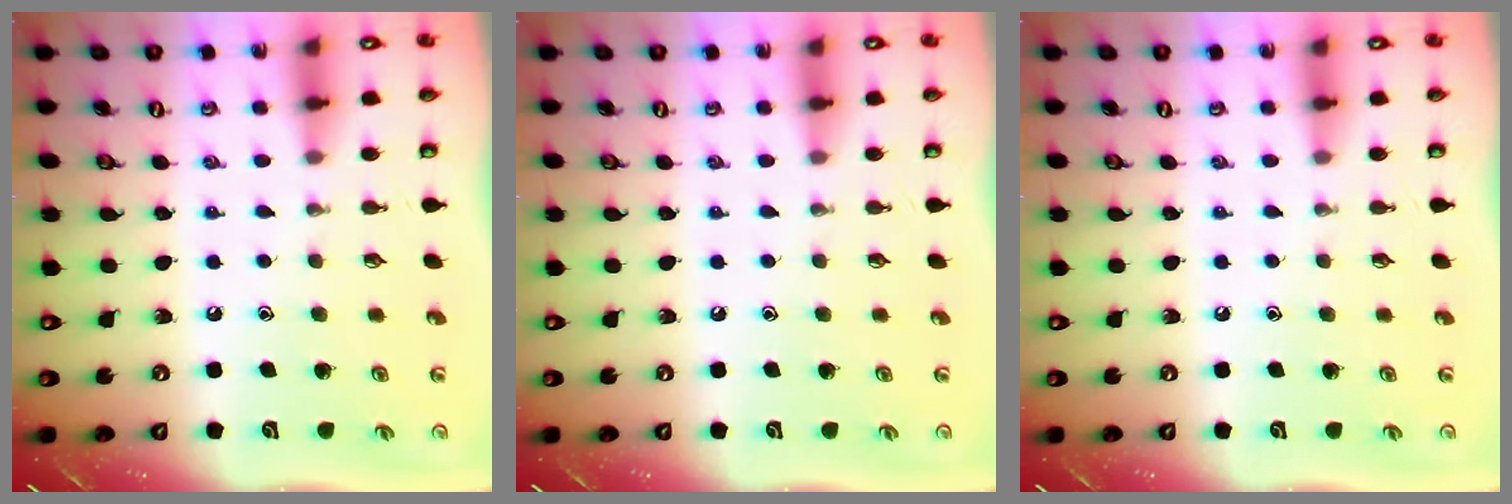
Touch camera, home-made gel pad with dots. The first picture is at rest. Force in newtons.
{"total": 0.0}
{"total": 0.0}